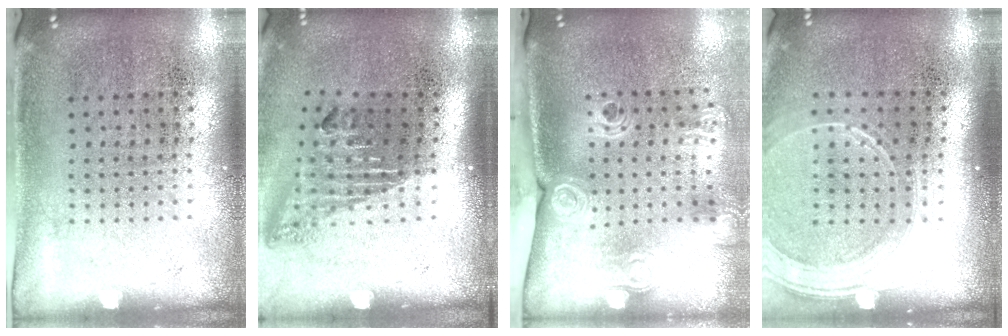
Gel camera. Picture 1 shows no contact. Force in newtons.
{"total": 1.7, "press": 1.1, "slide": 1.3}
{"total": 2.3, "press": 1.6, "slide": 1.5}
{"total": 1.8, "press": 1.6, "slide": 0.8}